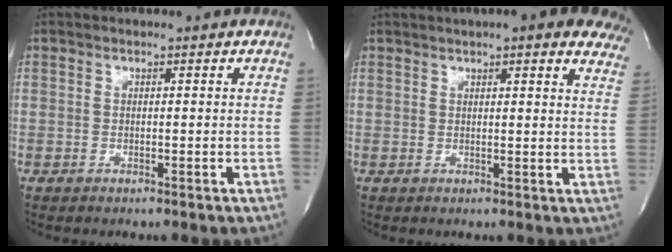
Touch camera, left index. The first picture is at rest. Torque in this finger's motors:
{"motor_torque": [0.32, -0.37, 0.78, 0.13]}